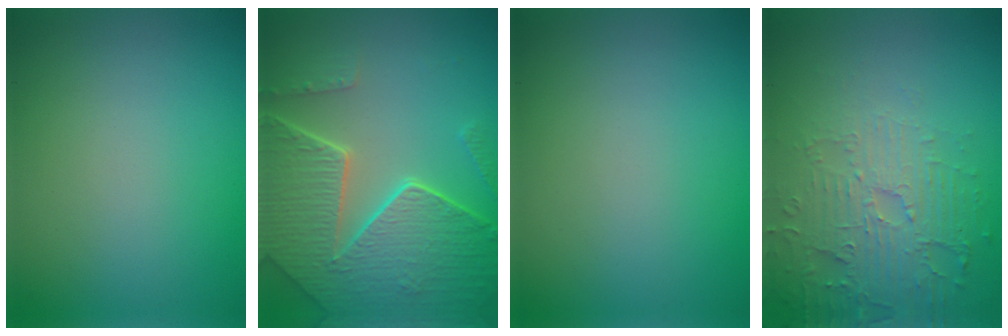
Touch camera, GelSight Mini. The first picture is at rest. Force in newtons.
{"total": 7.8, "press": 5.7, "slide": 5.4}
{"total": 0.0}
{"total": 5.3, "press": 3.6, "slide": 3.8}